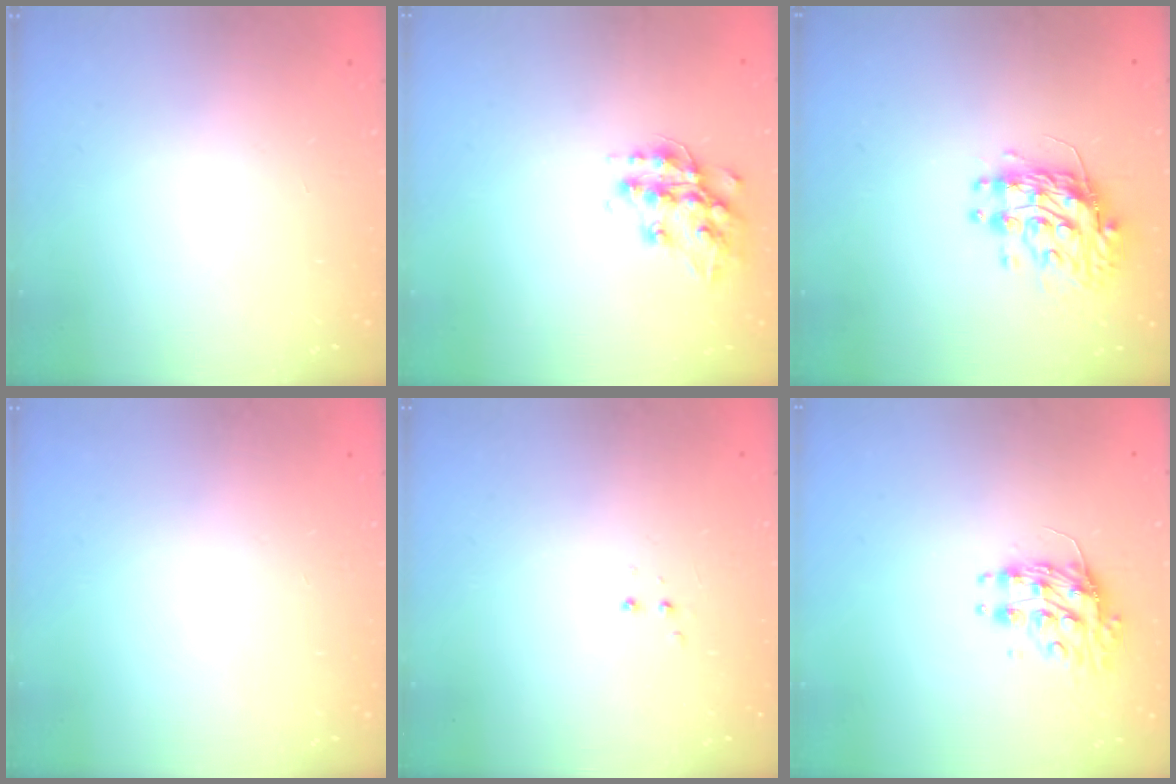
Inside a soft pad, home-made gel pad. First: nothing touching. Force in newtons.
{"total": 14.4, "press": 14.4, "slide": 0.7}
{"total": 10.8, "press": 10.7, "slide": 0.9}
{"total": 0.0}
{"total": 2.8, "press": 2.8, "slide": 0.6}
{"total": 10.4, "press": 10.3, "slide": 0.8}